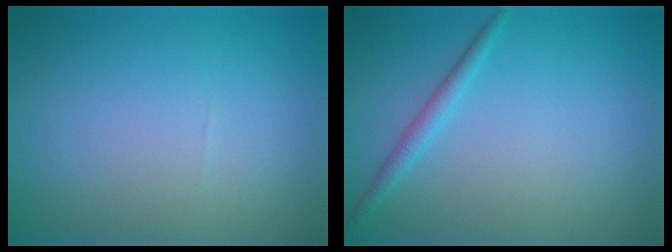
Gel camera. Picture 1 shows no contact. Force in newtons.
{"total": 1.4, "press": 1.4, "slide": 0.0}